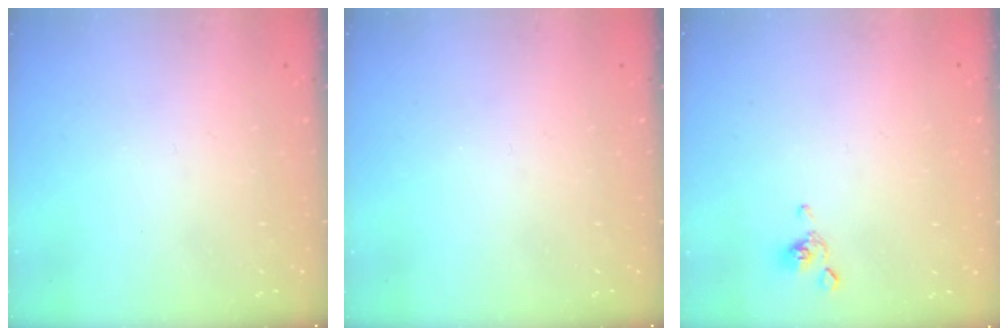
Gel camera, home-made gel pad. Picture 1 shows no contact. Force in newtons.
{"total": 0.0}
{"total": 2.3, "press": 2.2, "slide": 0.5}